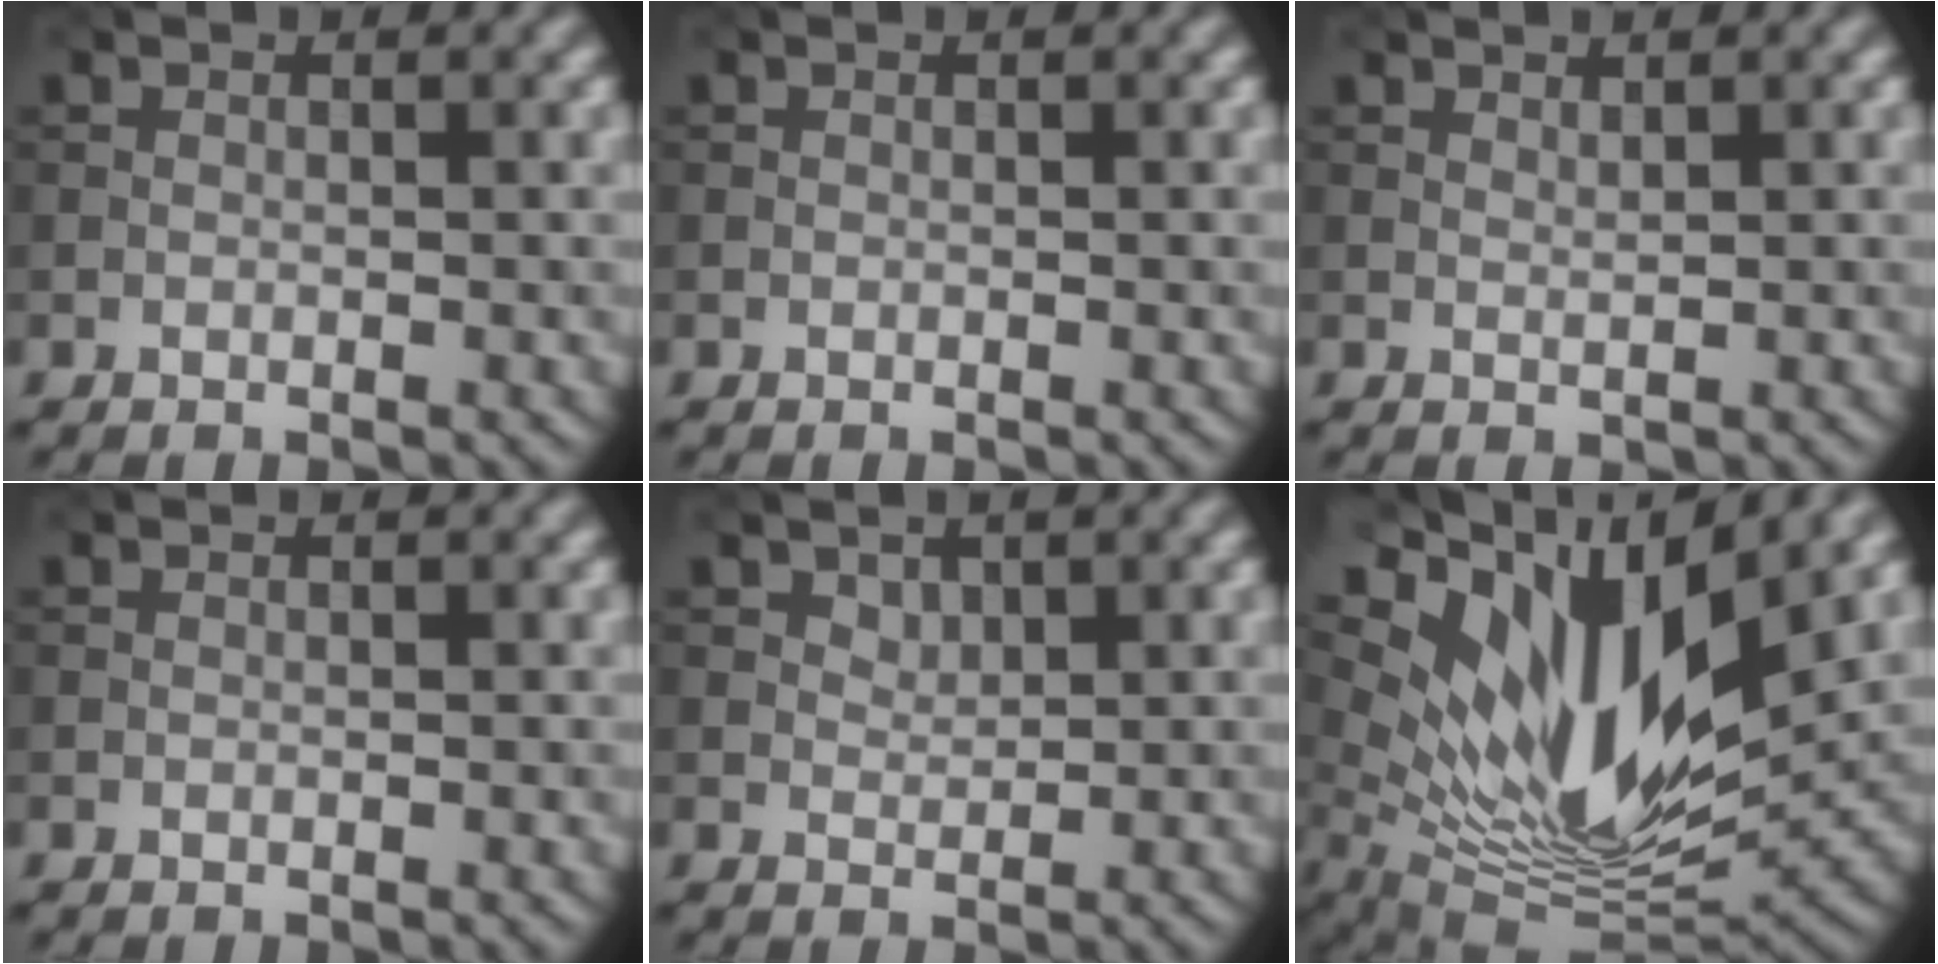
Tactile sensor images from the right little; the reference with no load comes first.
{"total": 0.0}
{"total": 0.7, "force": [0.6, 0.0, 0.2], "torque": [-0.003, -0.001, 0.014]}
{"total": 0.0}
{"total": 1.0, "force": [0.7, 0.7, 0.3], "torque": [-0.006, -0.004, 0.013]}
{"total": 15.6, "force": [6.0, 6.8, 12.6], "torque": [-0.249, 0.006, 0.108]}